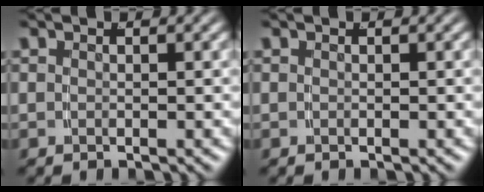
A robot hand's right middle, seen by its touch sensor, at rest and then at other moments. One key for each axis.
{"total": 0.0}